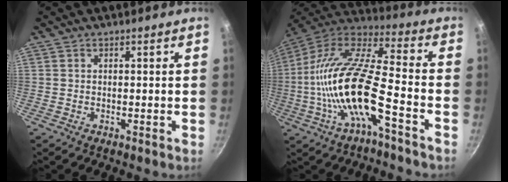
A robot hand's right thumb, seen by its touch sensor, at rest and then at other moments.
{"total": 19.3, "force": [-6.1, 5.7, 17.4], "torque": [-0.334, 0.048, -0.131]}